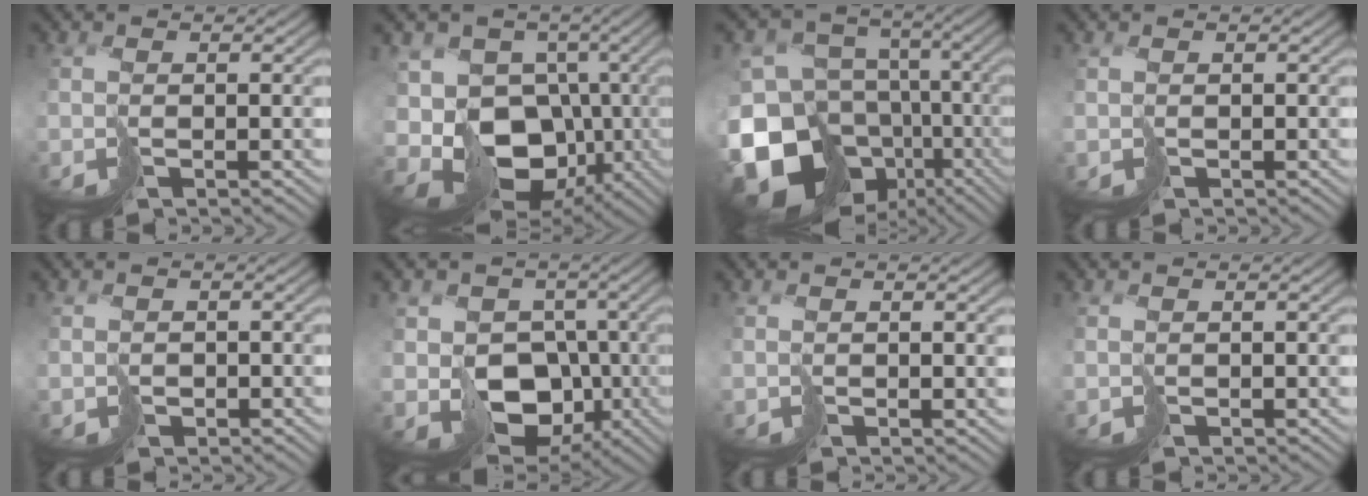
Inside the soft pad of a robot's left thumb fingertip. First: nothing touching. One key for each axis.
{"total": 16.4, "fx": -6.5, "fy": 10.9, "fz": 10.4, "tx": -0.222, "ty": -0.017, "tz": -0.089}
{"total": 17.4, "fx": -7.8, "fy": 12.5, "fz": 9.3, "tx": -0.221, "ty": -0.027, "tz": -0.088}
{"total": 0.0}
{"total": 0.7, "fx": -0.1, "fy": 0.6, "fz": -0.3, "tx": 0.004, "ty": -0.006, "tz": 0.001}
{"total": 10.5, "fx": -2.8, "fy": 8.4, "fz": 5.7, "tx": -0.108, "ty": -0.027, "tz": -0.046}
{"total": 0.9, "fx": 0.9, "fy": -0.1, "fz": 0.3, "tx": -0.011, "ty": -0.008, "tz": 0.021}
{"total": 0.6, "fx": 0.4, "fy": -0.4, "fz": -0.1, "tx": -0.005, "ty": -0.002, "tz": 0.010}